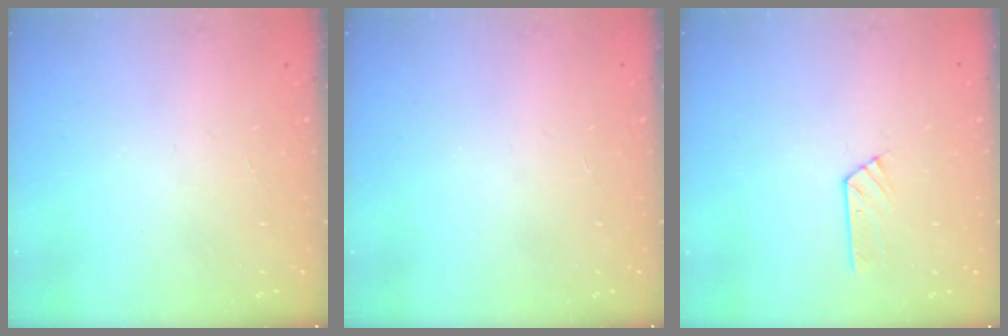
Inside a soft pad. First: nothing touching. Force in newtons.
{"total": 0.0}
{"total": 3.9, "press": 3.9, "slide": 0.5}